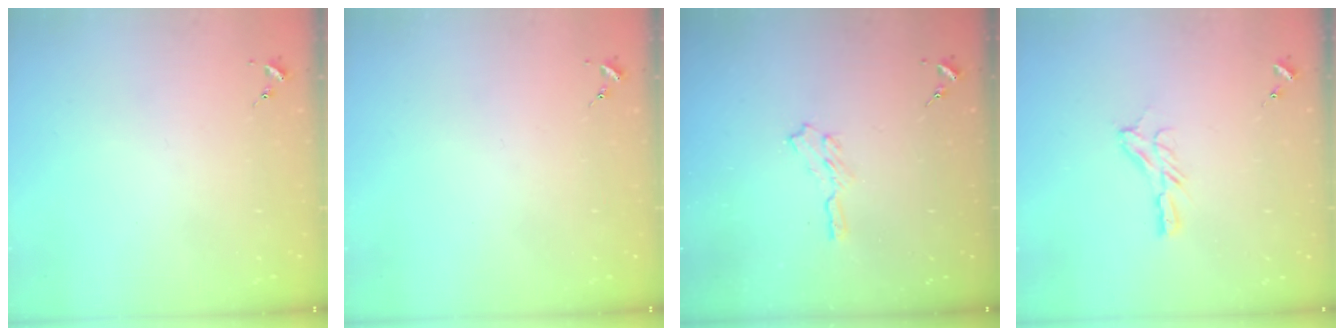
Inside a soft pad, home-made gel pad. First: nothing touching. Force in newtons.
{"total": 0.0}
{"total": 5.8, "press": 5.7, "slide": 0.7}
{"total": 7.7, "press": 7.7, "slide": 0.2}